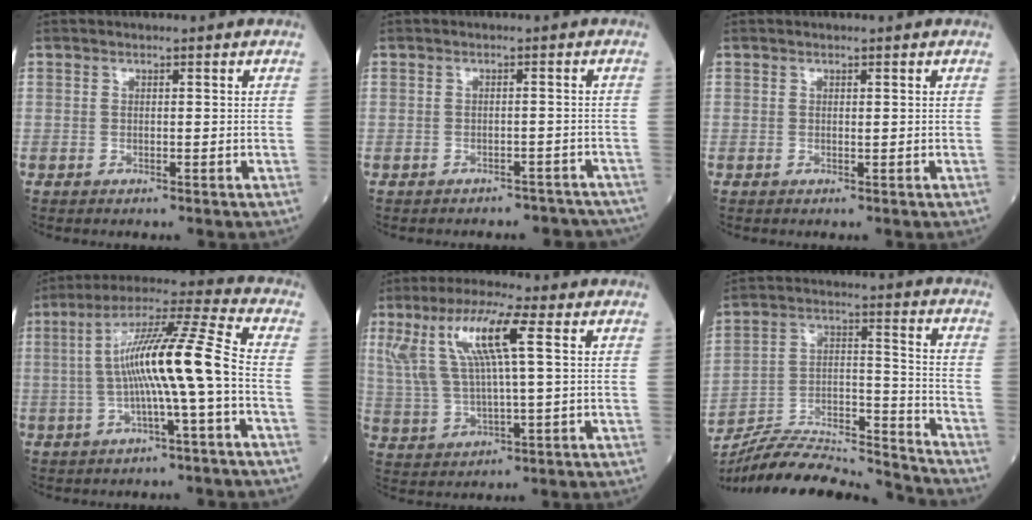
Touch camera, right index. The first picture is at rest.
{"total": 8.4, "force": [-7.6, 3.4, 1.2], "torque": [-0.004, 0.004, -0.074]}
{"total": 0.0}
{"total": 13.1, "force": [-1.2, -0.6, 13.1], "torque": [-0.234, 0.025, -0.028]}
{"total": 12.6, "force": [4.3, 1.6, 11.8], "torque": [-0.261, 0.021, 0.082]}
{"total": 21.3, "force": [-20.3, 0.8, 6.2], "torque": [-0.120, 0.025, -0.341]}